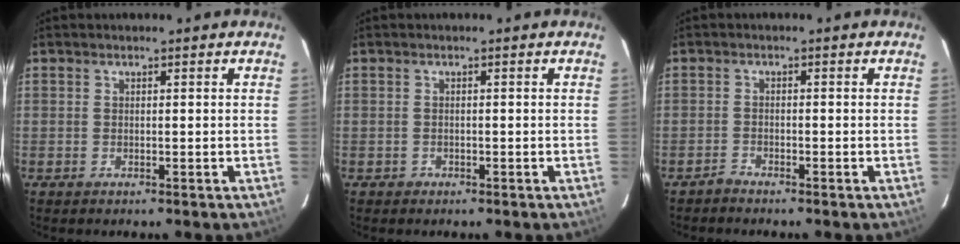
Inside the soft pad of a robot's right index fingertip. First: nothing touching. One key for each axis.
{"total": 0.9, "fx": -0.7, "fy": 0.6, "fz": -0.1, "tx": 0.002, "ty": 0.005, "tz": -0.010}
{"total": 1.3, "fx": -1.3, "fy": 0.0, "fz": -0.1, "tx": 0.003, "ty": -0.001, "tz": -0.028}